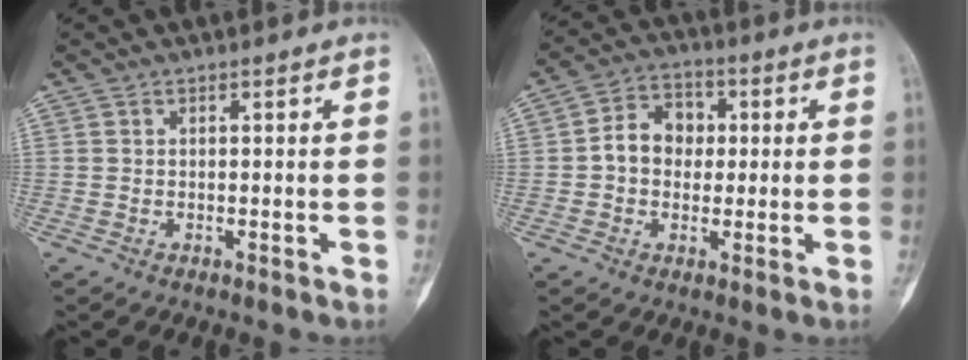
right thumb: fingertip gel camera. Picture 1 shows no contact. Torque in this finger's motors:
{"motor_torque": [1.16, 1.05, 0.55, -0.37, 0.10]}